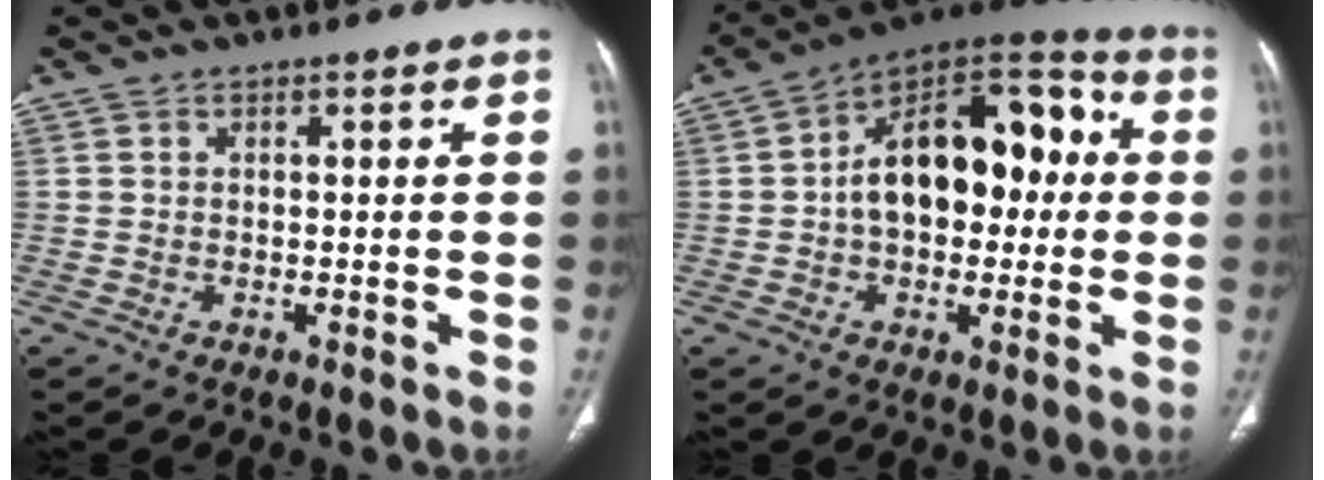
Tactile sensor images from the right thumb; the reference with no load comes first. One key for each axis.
{"total": 20.3, "fx": 1.4, "fy": 12.3, "fz": 16.0, "tx": -0.207, "ty": 0.046, "tz": 0.016}